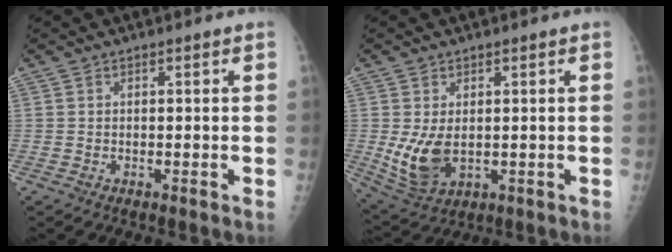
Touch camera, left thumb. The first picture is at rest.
{"total": 8.1, "force": [-0.2, 5.1, 6.2], "torque": [-0.118, -0.015, 0.014]}